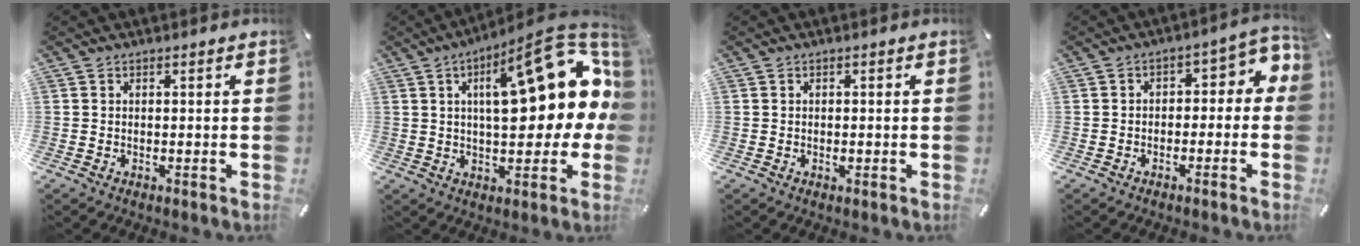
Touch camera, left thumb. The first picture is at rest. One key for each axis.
{"total": 23.4, "fx": 6.9, "fy": 9.3, "fz": 20.3, "tx": -0.276, "ty": -0.039, "tz": 0.108}
{"total": 0.8, "fx": -0.3, "fy": 0.5, "fz": 0.5, "tx": -0.011, "ty": -0.003, "tz": -0.005}
{"total": 5.5, "fx": -0.7, "fy": 3.8, "fz": 3.9, "tx": -0.050, "ty": 0.000, "tz": -0.021}